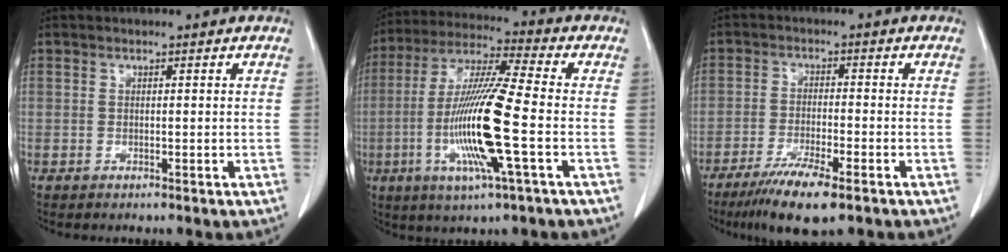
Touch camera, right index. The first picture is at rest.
{"total": 15.8, "force": [-3.5, 0.2, 15.4], "torque": [-0.313, -0.013, -0.074]}
{"total": 8.4, "force": [-5.7, 0.8, 6.2], "torque": [-0.107, -0.020, -0.093]}